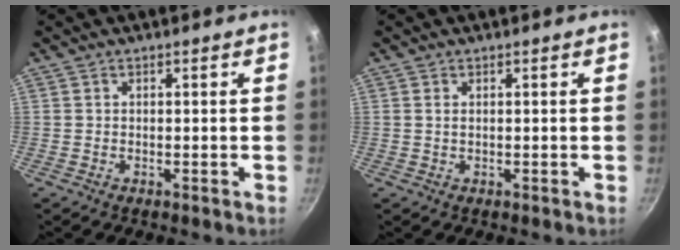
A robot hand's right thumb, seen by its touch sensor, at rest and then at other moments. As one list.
[{"total": 0.8, "force": [0.2, 0.5, 0.7], "torque": [-0.012, 0.001, 0.003]}]